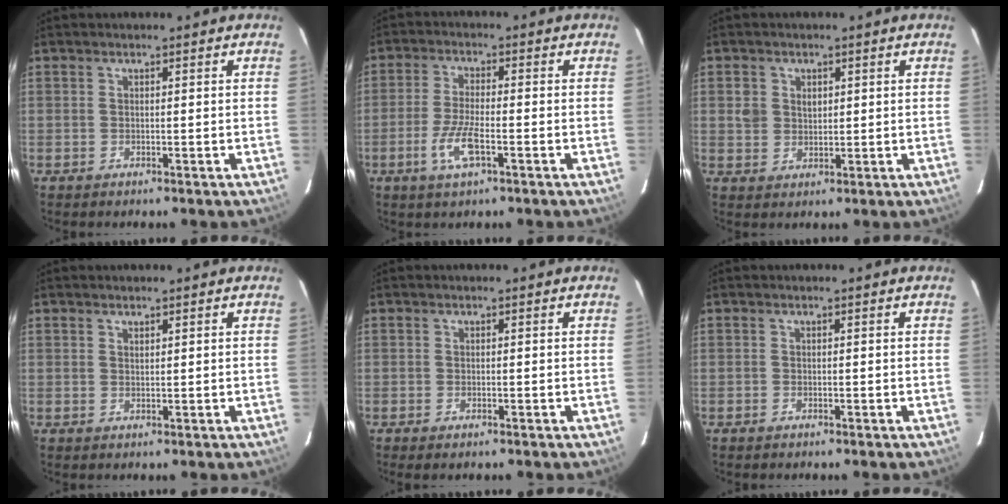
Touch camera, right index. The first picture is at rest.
{"total": 6.7, "force": [-2.9, 1.6, 5.8], "torque": [-0.127, -0.006, -0.057]}
{"total": 3.6, "force": [0.9, 3.2, 1.4], "torque": [-0.022, 0.008, 0.018]}
{"total": 0.8, "force": [0.7, 0.3, 0.2], "torque": [-0.004, 0.000, 0.013]}
{"total": 0.8, "force": [-0.6, 0.2, 0.5], "torque": [-0.010, -0.003, -0.010]}
{"total": 0.0}